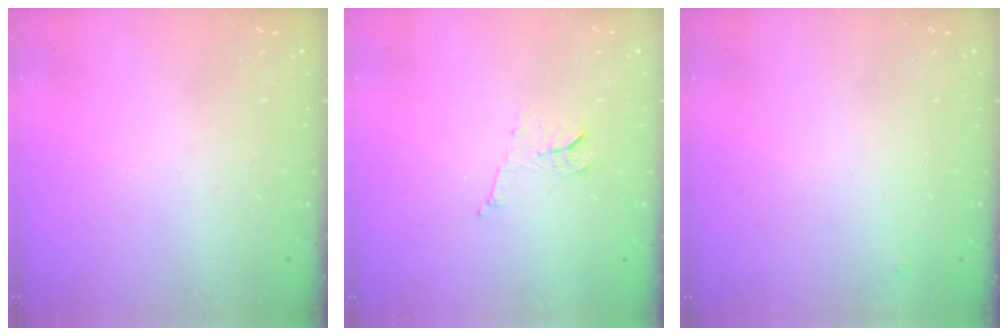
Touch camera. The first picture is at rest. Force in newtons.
{"total": 6.0, "press": 6.0, "slide": 0.5}
{"total": 3.8, "press": 3.8, "slide": 0.2}